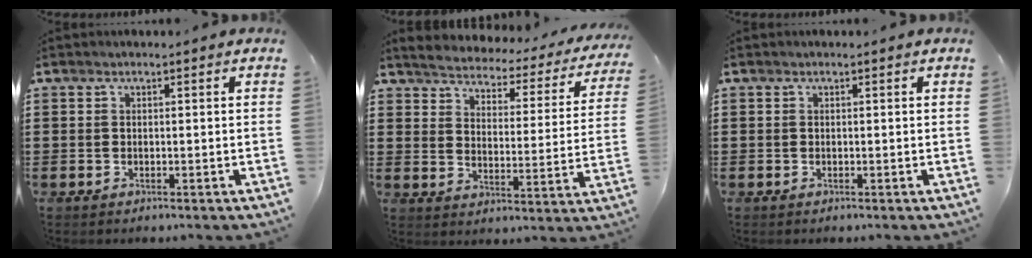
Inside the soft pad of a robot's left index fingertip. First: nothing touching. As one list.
[{"total": 2.7, "force": [2.7, 0.1, 0.3], "torque": [-0.029, -0.030, 0.035]}, {"total": 0.0}]